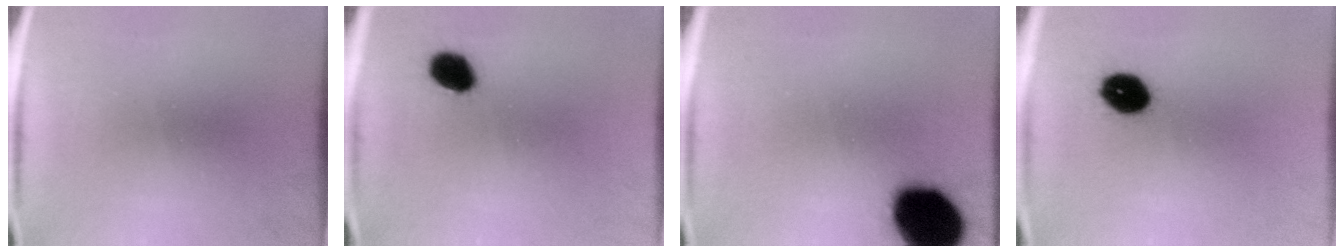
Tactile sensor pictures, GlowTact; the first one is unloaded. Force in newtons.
{"total": 5.6}
{"total": 19.2}
{"total": 7.6}